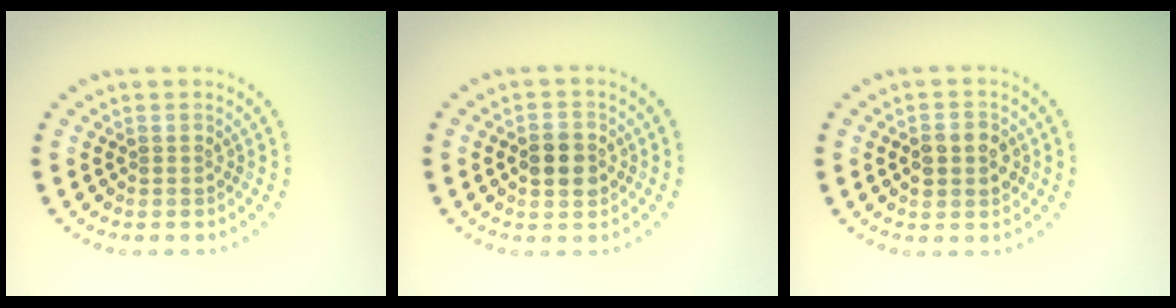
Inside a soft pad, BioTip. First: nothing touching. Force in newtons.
{"total": 2.7, "press": 2.7, "slide": 0.2}
{"total": 2.4, "press": 2.4, "slide": 0.1}